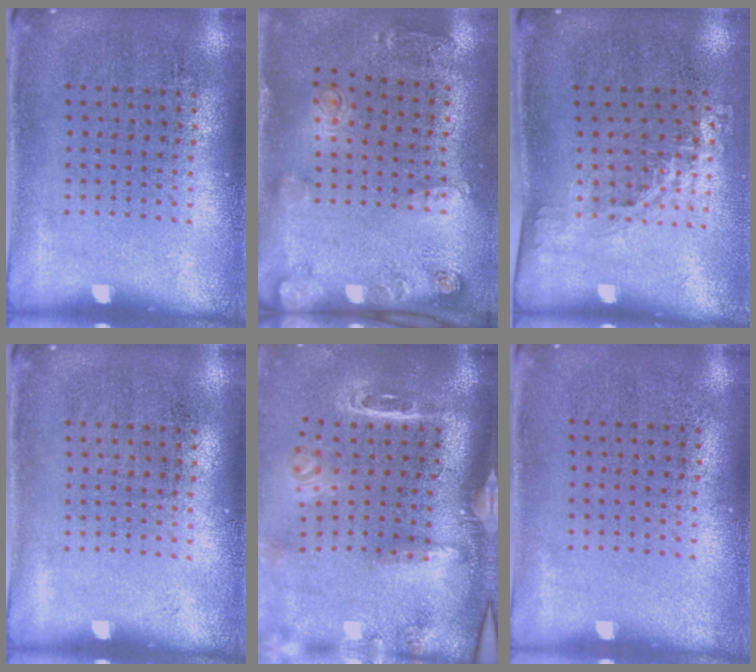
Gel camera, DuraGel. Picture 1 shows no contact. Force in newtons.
{"total": 2.0, "press": 1.4, "slide": 1.4}
{"total": 1.3, "press": 0.9, "slide": 0.9}
{"total": 0.0}
{"total": 3.2, "press": 2.2, "slide": 2.4}
{"total": 0.0}